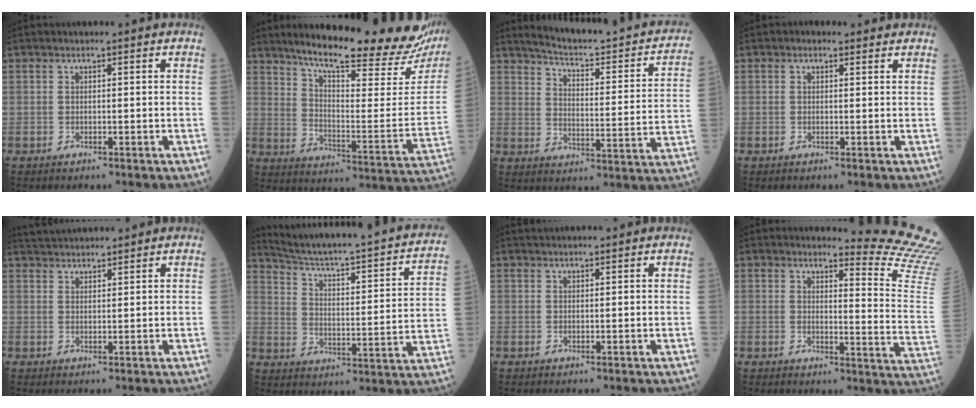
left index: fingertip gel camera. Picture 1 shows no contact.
{"total": 25.3, "force": [21.6, 2.8, 12.9], "torque": [-0.197, -0.080, 0.281]}
{"total": 19.9, "force": [17.5, 2.8, 9.1], "torque": [-0.118, -0.046, 0.213]}
{"total": 0.9, "force": [0.4, 0.8, 0.1], "torque": [-0.001, -0.001, -0.003]}
{"total": 5.7, "force": [5.6, 0.3, 1.3], "torque": [-0.029, 0.032, 0.092]}
{"total": 24.1, "force": [20.3, 1.2, 12.8], "torque": [-0.186, -0.038, 0.269]}
{"total": 3.6, "force": [3.5, 0.5, 1.0], "torque": [-0.013, 0.030, 0.048]}
{"total": 13.1, "force": [12.8, -2.6, 0.1], "torque": [-0.001, -0.175, 0.120]}